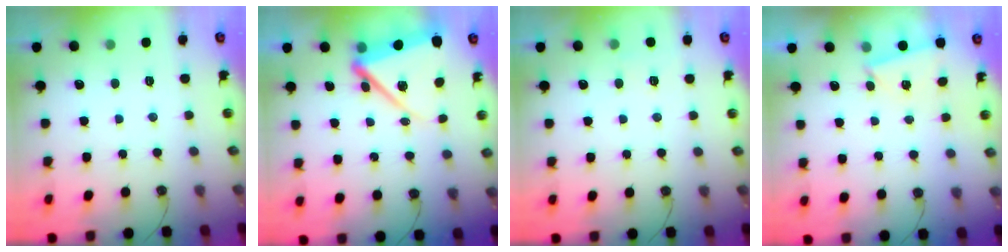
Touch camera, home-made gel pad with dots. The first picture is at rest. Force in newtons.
{"total": 12.1, "press": 12.0, "slide": 1.5}
{"total": 3.5, "press": 3.5, "slide": 0.6}
{"total": 1.7, "press": 1.7, "slide": 0.4}